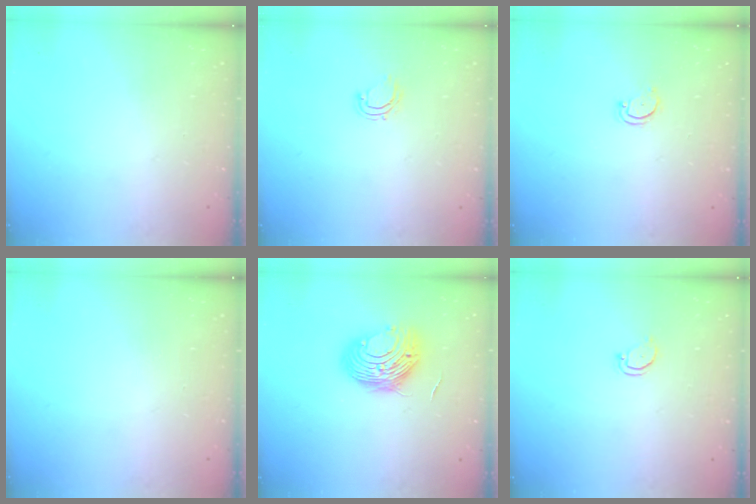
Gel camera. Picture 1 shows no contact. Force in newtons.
{"total": 4.8, "press": 4.7, "slide": 0.7}
{"total": 3.0, "press": 3.0, "slide": 0.2}
{"total": 0.0}
{"total": 10.4, "press": 10.4, "slide": 0.4}
{"total": 2.5, "press": 2.5, "slide": 0.3}